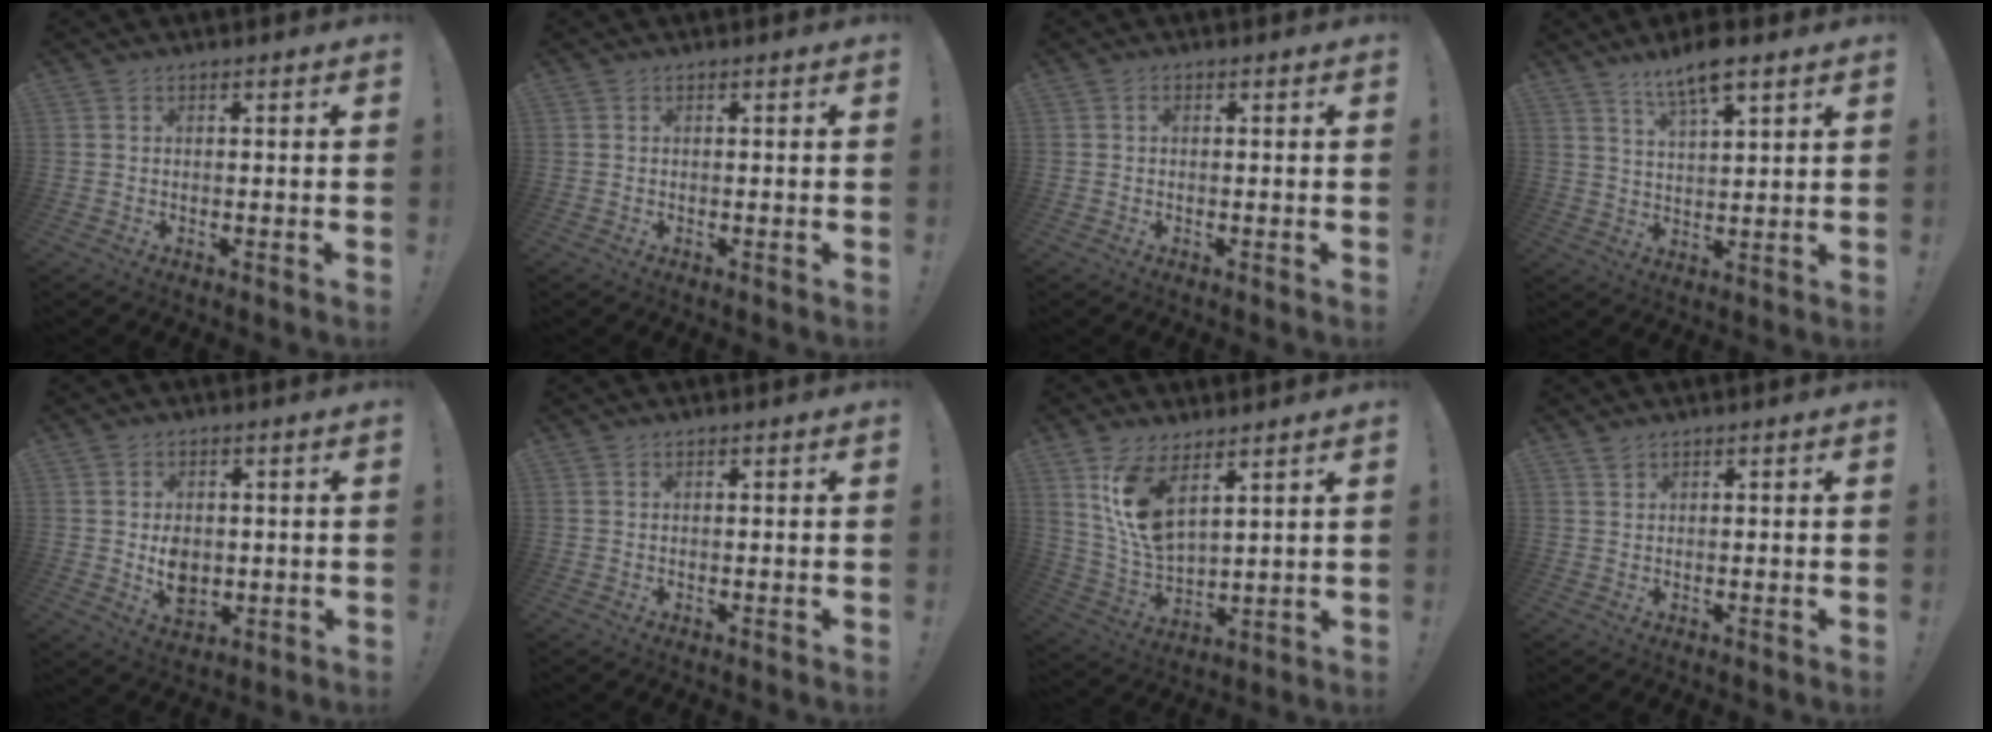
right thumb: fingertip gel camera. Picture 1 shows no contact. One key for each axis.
{"total": 0.0}
{"total": 0.5, "fx": -0.1, "fy": 0.4, "fz": 0.4, "tx": -0.016, "ty": 0.006, "tz": 0.000}
{"total": 8.9, "fx": 6.4, "fy": 2.2, "fz": 5.7, "tx": -0.095, "ty": -0.031, "tz": 0.110}
{"total": 6.8, "fx": 0.1, "fy": 5.9, "fz": 3.3, "tx": -0.039, "ty": -0.001, "tz": 0.006}
{"total": 0.0}
{"total": 12.1, "fx": 7.3, "fy": 5.4, "fz": 8.1, "tx": -0.169, "ty": -0.036, "tz": 0.136}
{"total": 1.2, "fx": 1.0, "fy": 0.4, "fz": 0.4, "tx": -0.001, "ty": -0.003, "tz": 0.019}